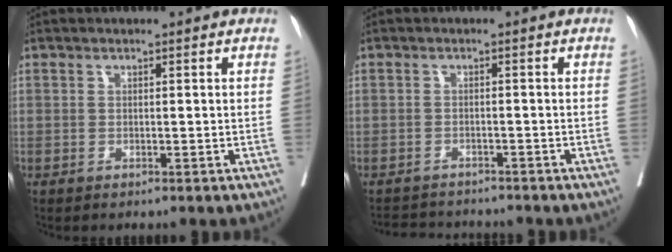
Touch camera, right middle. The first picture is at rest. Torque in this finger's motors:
{"motor_torque": [-0.09, -0.24, -0.22, -0.06]}